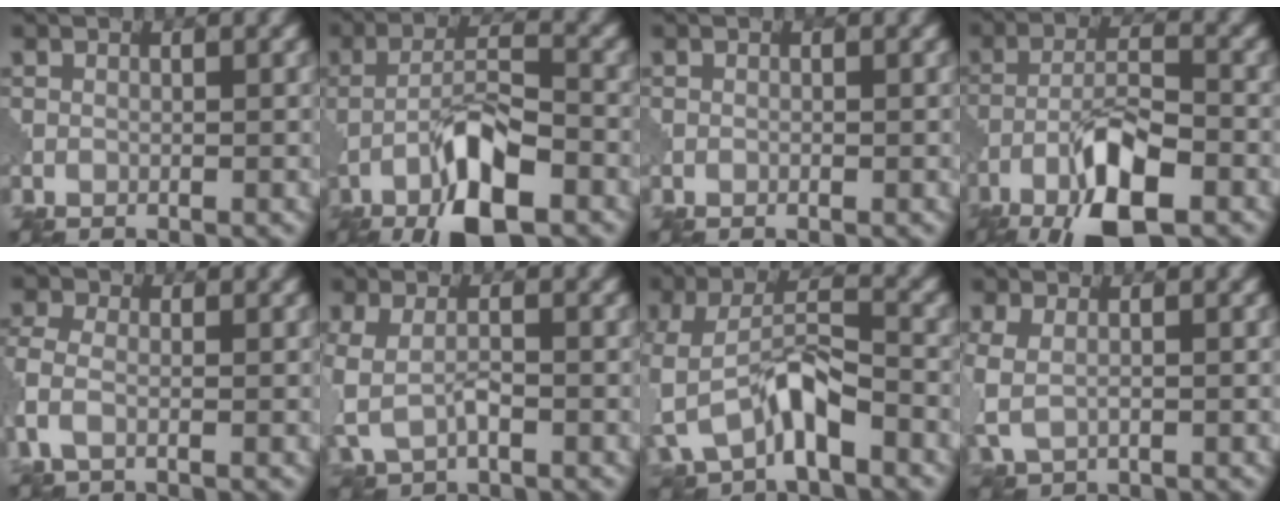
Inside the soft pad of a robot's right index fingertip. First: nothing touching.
{"total": 8.3, "force": [-3.7, 2.6, 6.9], "torque": [-0.124, 0.006, -0.070]}
{"total": 0.0}
{"total": 8.7, "force": [-5.0, 2.6, 6.6], "torque": [-0.119, 0.005, -0.093]}
{"total": 3.3, "force": [-1.2, 1.7, 2.5], "torque": [-0.070, 0.000, -0.036]}
{"total": 3.6, "force": [-0.9, 2.2, 2.8], "torque": [-0.078, -0.012, -0.017]}
{"total": 6.6, "force": [-3.0, 3.3, 4.8], "torque": [-0.098, -0.001, -0.061]}
{"total": 3.2, "force": [-0.2, 2.2, 2.4], "torque": [-0.069, -0.008, -0.003]}